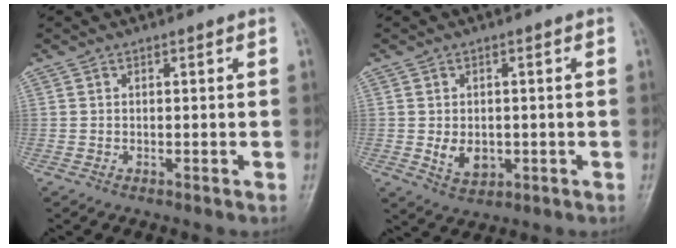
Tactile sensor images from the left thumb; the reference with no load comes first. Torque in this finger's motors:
{"motor_torque": [-0.14, 0.34, 0.38, 0.04, 0.08]}